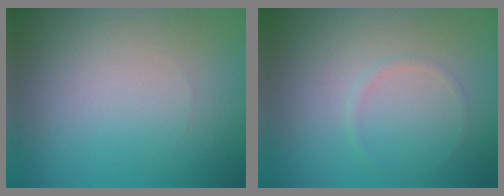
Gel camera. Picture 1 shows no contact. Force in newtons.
{"total": 0.7, "press": 0.7, "slide": 0.1}